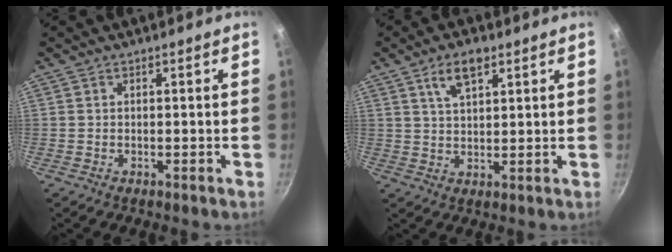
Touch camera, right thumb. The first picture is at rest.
{"total": 6.4, "force": [3.4, 2.9, 4.5], "torque": [-0.073, -0.010, 0.062]}